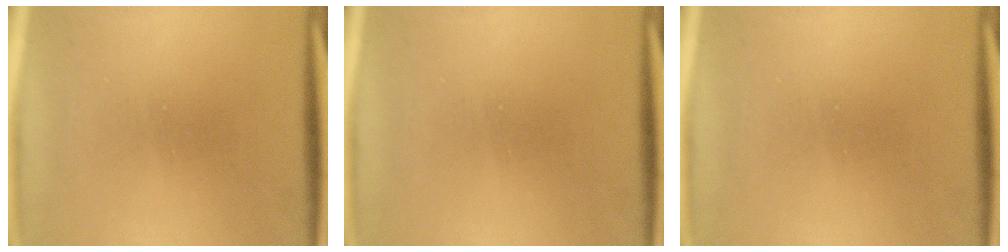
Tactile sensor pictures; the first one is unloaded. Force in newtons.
{"total": 0.0}
{"total": 0.0}